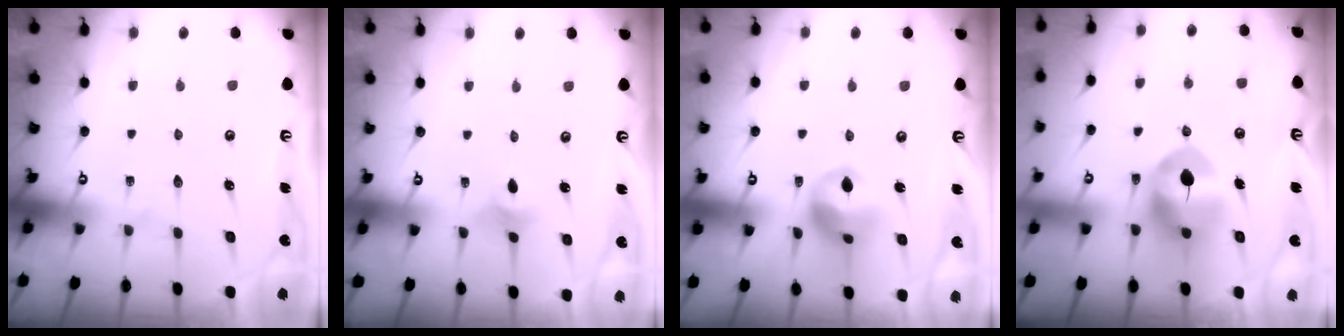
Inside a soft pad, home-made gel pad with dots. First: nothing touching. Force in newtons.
{"total": 2.6, "press": 2.5, "slide": 0.5}
{"total": 10.9, "press": 10.8, "slide": 1.6}
{"total": 8.8, "press": 8.7, "slide": 1.0}